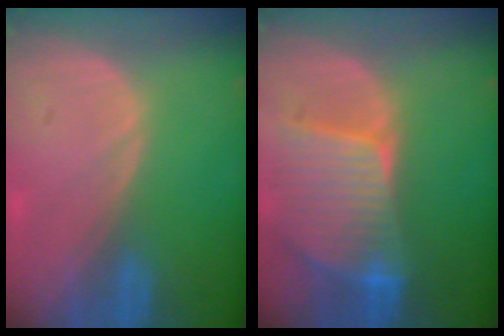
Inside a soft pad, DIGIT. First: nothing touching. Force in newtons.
{"total": 9.4, "press": 8.2, "slide": 4.5}